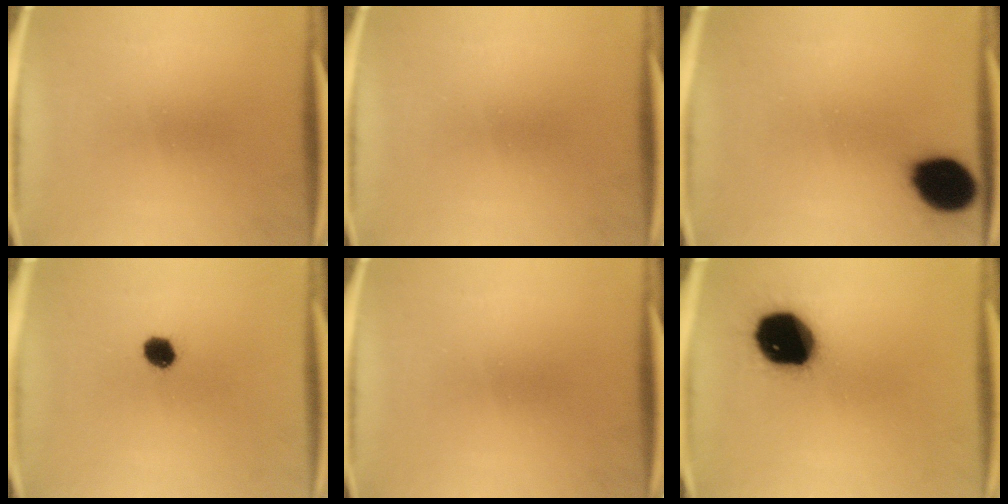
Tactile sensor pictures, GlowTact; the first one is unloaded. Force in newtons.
{"total": 0.0}
{"total": 13.0}
{"total": 4.3}
{"total": 0.0}
{"total": 19.1}